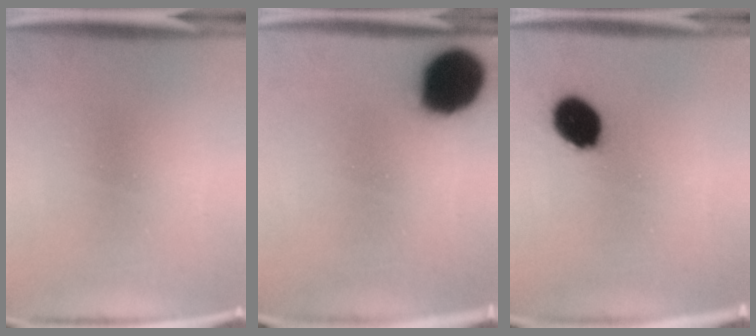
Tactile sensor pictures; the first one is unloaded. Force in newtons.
{"total": 18.4}
{"total": 10.6}